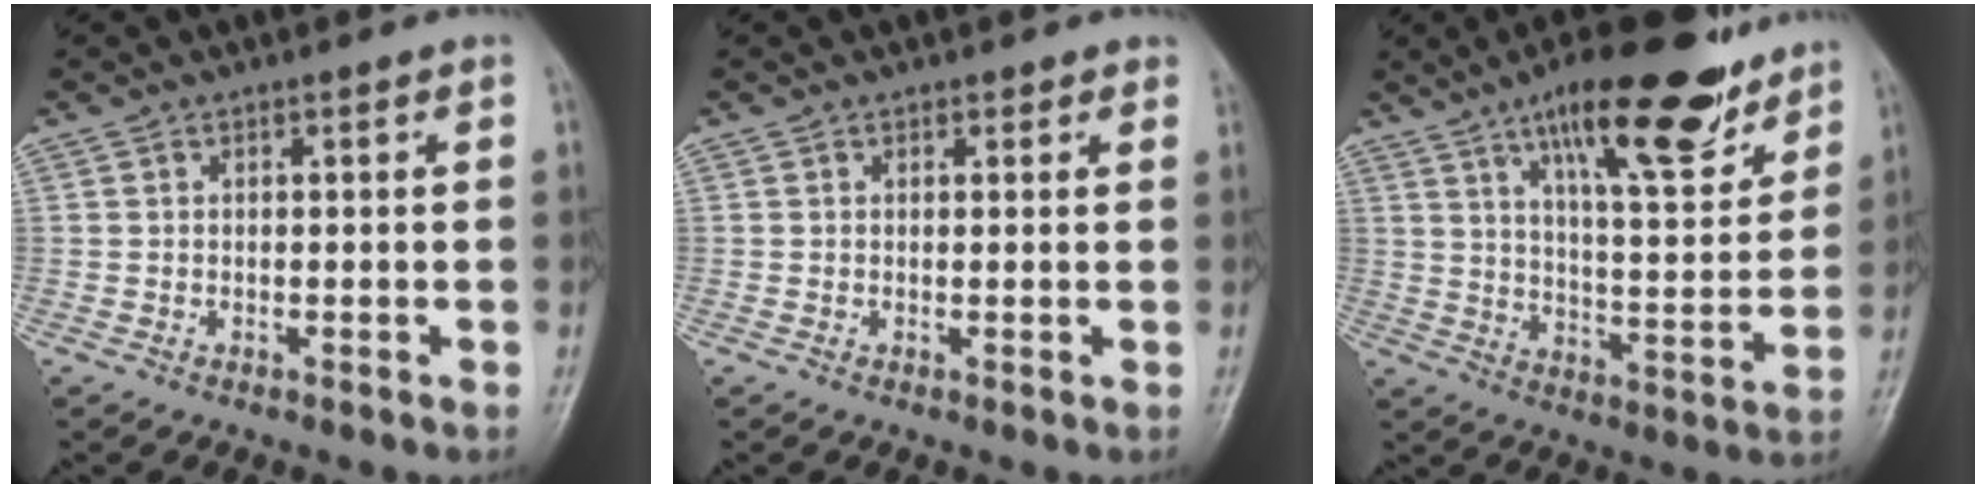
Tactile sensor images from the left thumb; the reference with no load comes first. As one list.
[{"total": 1.3, "force": [0.9, 0.9, 0.2], "torque": [0.015, -0.005, 0.005]}, {"total": 19.1, "force": [12.4, 5.6, 13.4], "torque": [-0.166, -0.061, 0.196]}]